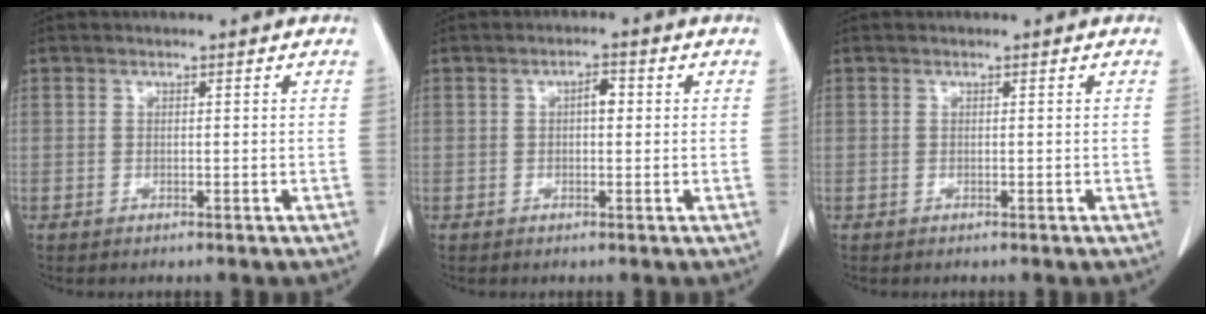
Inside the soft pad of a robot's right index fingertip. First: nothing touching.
{"total": 2.2, "force": [0.3, 1.0, 2.0], "torque": [-0.028, 0.007, 0.002]}
{"total": 0.0}